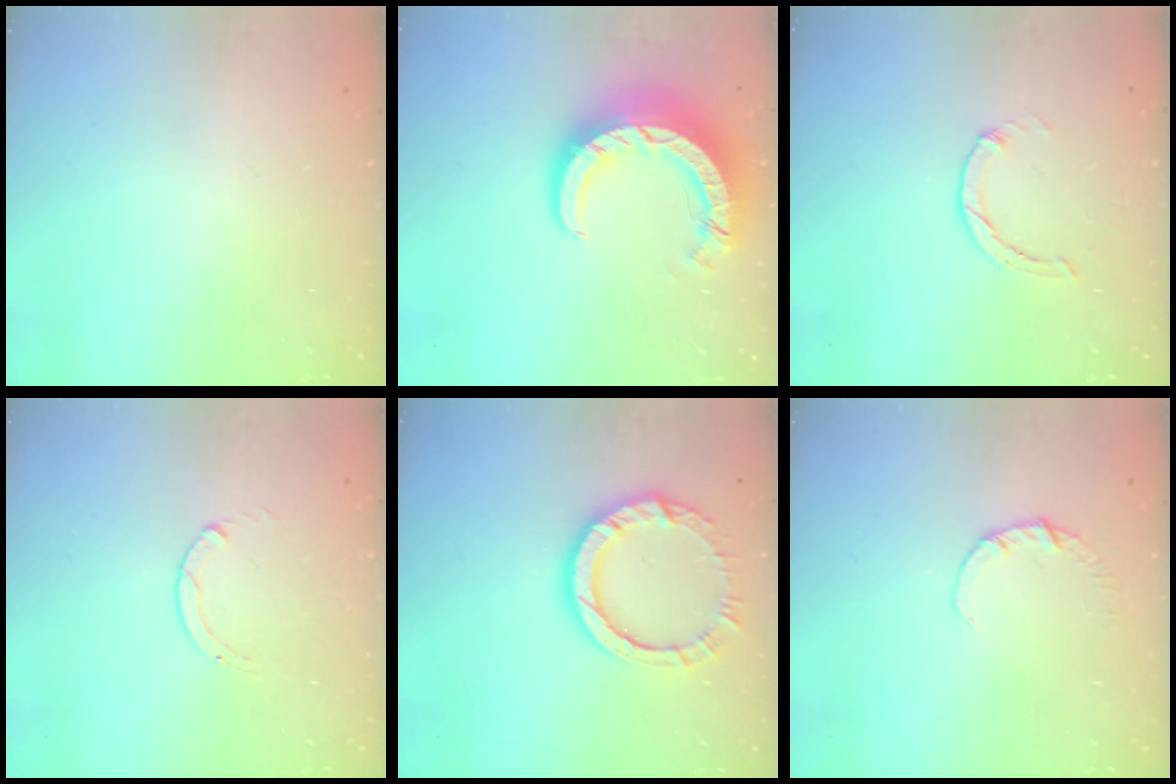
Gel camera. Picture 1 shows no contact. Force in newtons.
{"total": 11.5, "press": 11.5, "slide": 1.1}
{"total": 1.0, "press": 0.9, "slide": 0.3}
{"total": 0.8, "press": 0.7, "slide": 0.1}
{"total": 10.6, "press": 10.5, "slide": 1.1}
{"total": 1.9, "press": 1.9, "slide": 0.3}